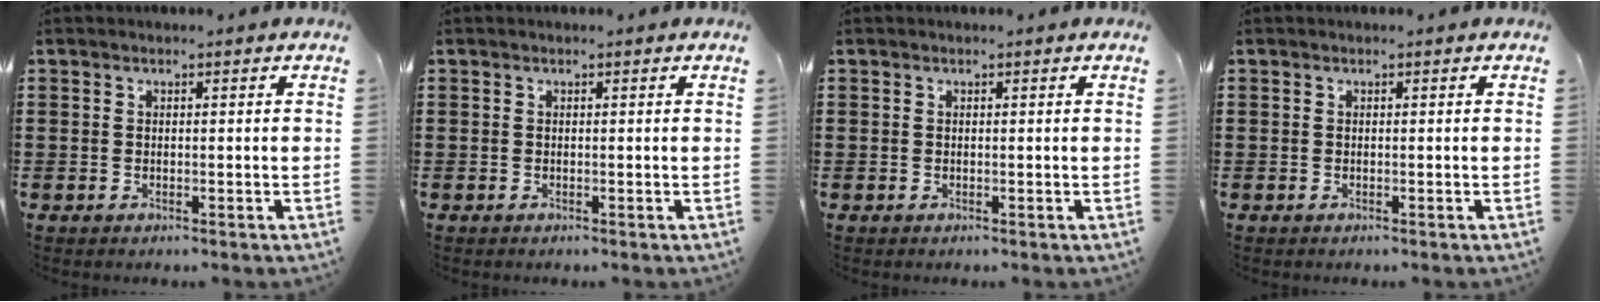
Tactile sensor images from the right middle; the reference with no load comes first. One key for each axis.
{"total": 0.0}
{"total": 0.0}
{"total": 0.0}